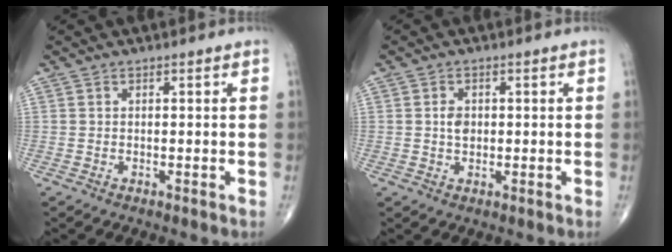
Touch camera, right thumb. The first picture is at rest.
{"total": 2.5, "force": [0.2, 1.8, 1.7], "torque": [-0.022, 0.001, 0.002]}